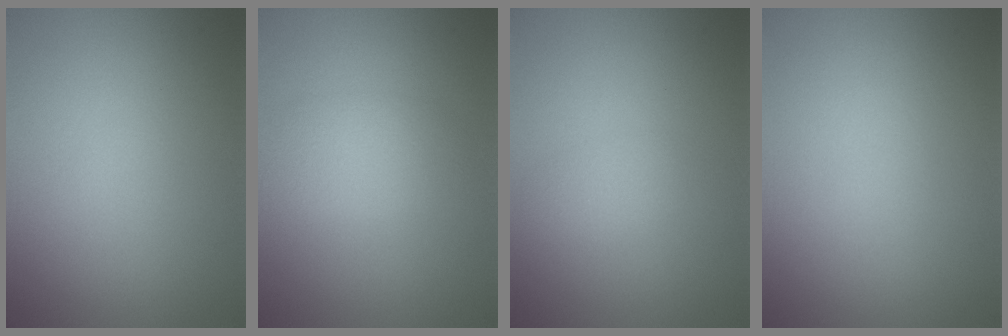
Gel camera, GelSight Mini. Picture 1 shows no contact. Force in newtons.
{"total": 2.8, "press": 2.8, "slide": 0.2}
{"total": 1.3, "press": 1.3, "slide": 0.0}
{"total": 0.0}